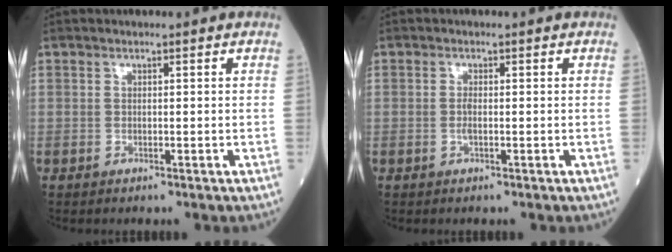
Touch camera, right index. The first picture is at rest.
{"total": 1.2, "force": [-0.3, 0.2, 1.1], "torque": [-0.025, -0.001, -0.005]}